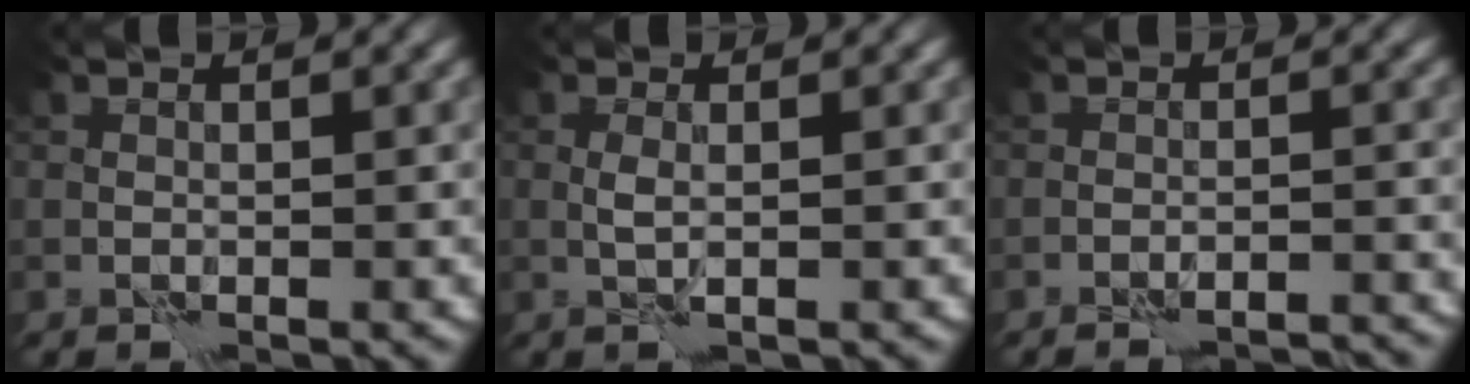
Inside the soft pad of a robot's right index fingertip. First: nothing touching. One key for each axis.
{"total": 1.0, "fx": 0.3, "fy": 0.0, "fz": 1.0, "tx": -0.023, "ty": 0.001, "tz": 0.005}
{"total": 5.5, "fx": -5.4, "fy": 0.8, "fz": 1.0, "tx": -0.007, "ty": 0.017, "tz": -0.065}